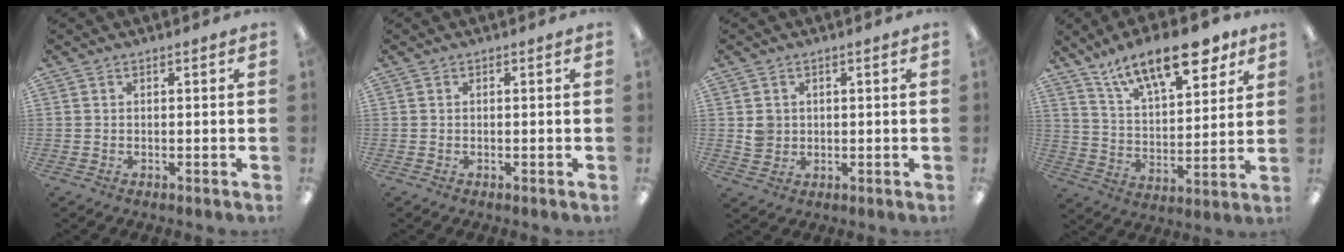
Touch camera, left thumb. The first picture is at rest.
{"total": 0.0}
{"total": 3.3, "force": [0.7, 3.1, 0.8], "torque": [-0.014, 0.002, 0.012]}
{"total": 17.9, "force": [12.1, 7.4, 10.9], "torque": [-0.161, -0.061, 0.201]}